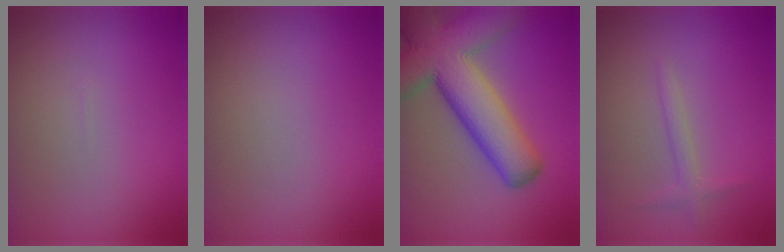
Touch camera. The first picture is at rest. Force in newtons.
{"total": 0.0}
{"total": 11.6, "press": 11.6, "slide": 0.7}
{"total": 1.3, "press": 1.3, "slide": 0.0}